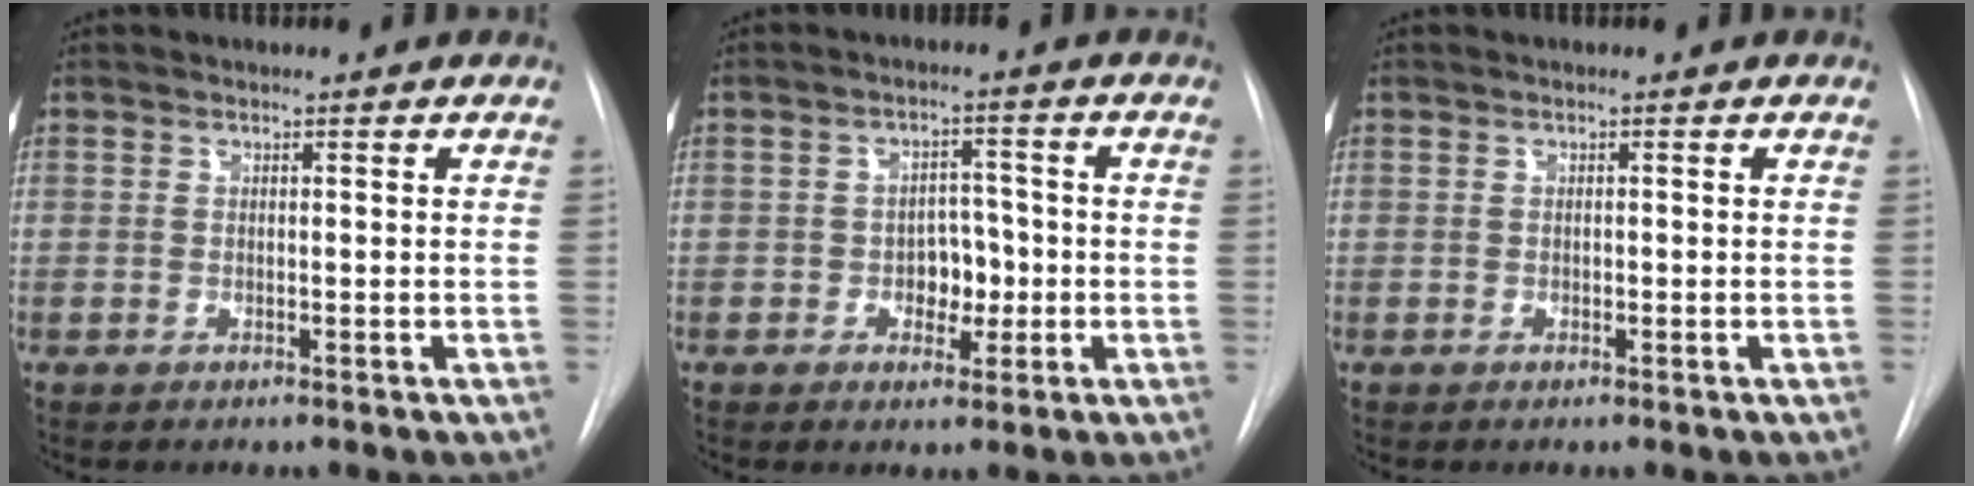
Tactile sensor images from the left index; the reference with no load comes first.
{"total": 4.7, "force": [-1.6, 3.1, 3.2], "torque": [-0.039, 0.004, -0.022]}
{"total": 0.7, "force": [-0.7, 0.1, 0.1], "torque": [0.002, -0.004, -0.009]}